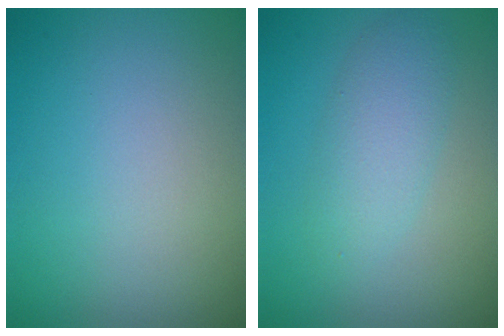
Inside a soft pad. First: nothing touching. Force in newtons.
{"total": 2.9, "press": 2.9, "slide": 0.1}